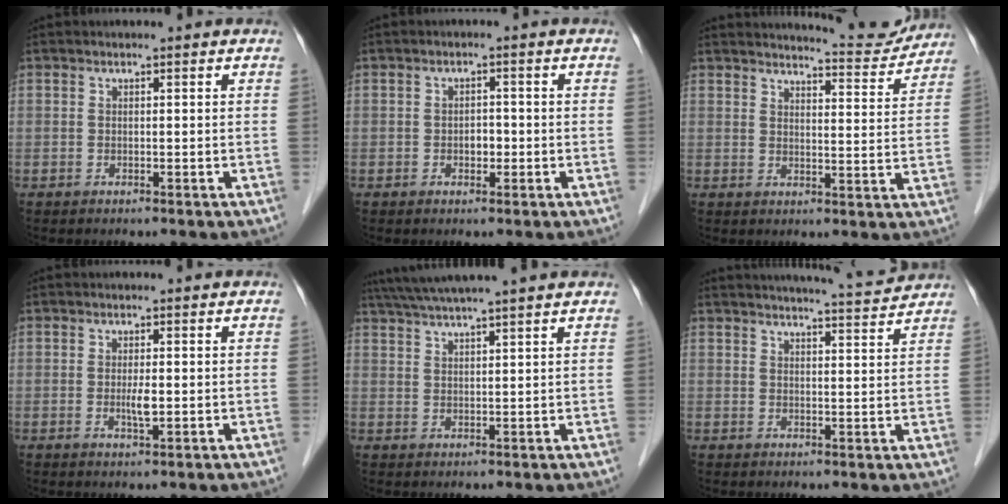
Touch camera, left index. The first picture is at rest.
{"total": 1.8, "force": [-0.5, 1.1, 1.3], "torque": [-0.018, 0.005, -0.007]}
{"total": 9.2, "force": [9.1, 0.6, 1.1], "torque": [-0.014, -0.017, 0.108]}
{"total": 2.1, "force": [-0.2, 0.4, 2.0], "torque": [-0.041, -0.003, -0.002]}
{"total": 10.8, "force": [9.3, -0.8, 5.4], "torque": [-0.094, 0.037, 0.135]}
{"total": 9.1, "force": [8.8, -0.1, 2.3], "torque": [-0.041, 0.002, 0.109]}